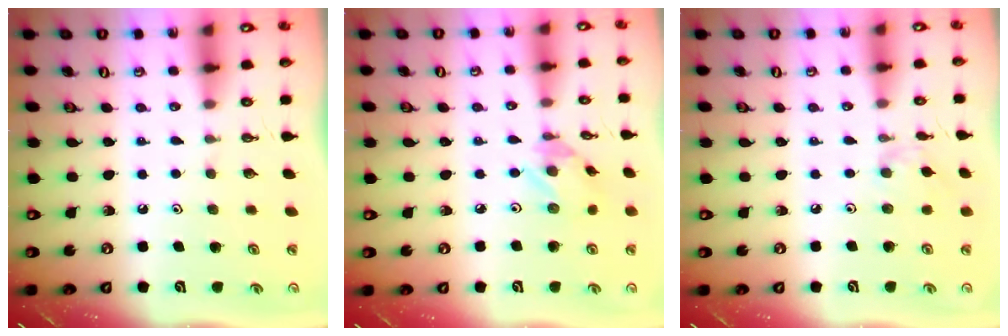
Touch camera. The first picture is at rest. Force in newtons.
{"total": 3.7, "press": 3.7, "slide": 0.1}
{"total": 1.7, "press": 1.7, "slide": 0.4}